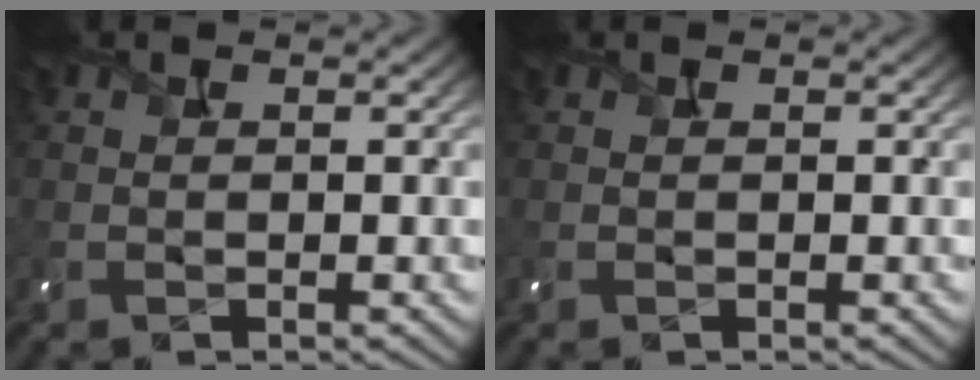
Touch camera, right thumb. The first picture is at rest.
{"total": 0.0}